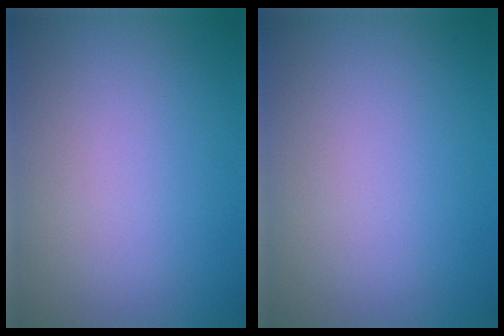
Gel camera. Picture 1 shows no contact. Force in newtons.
{"total": 0.0}